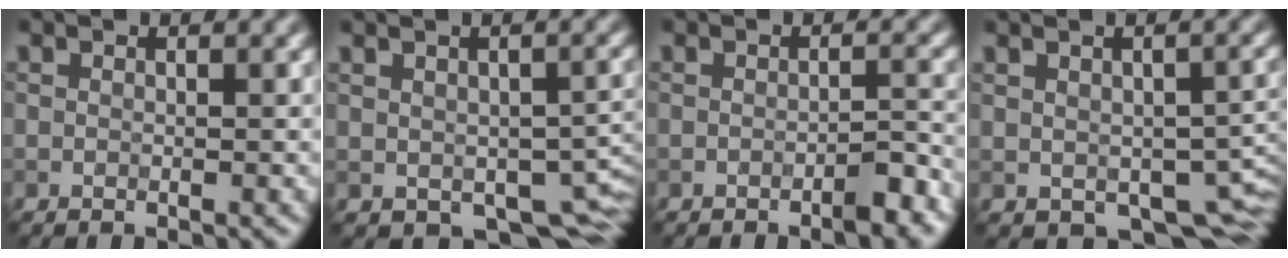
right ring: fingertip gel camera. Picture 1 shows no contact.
{"total": 4.5, "force": [-2.0, 2.3, 3.3], "torque": [-0.062, -0.016, 0.005]}
{"total": 2.4, "force": [-2.2, -0.2, 1.1], "torque": [-0.019, 0.002, -0.013]}
{"total": 5.0, "force": [-2.1, 2.6, 3.7], "torque": [-0.069, -0.020, 0.004]}